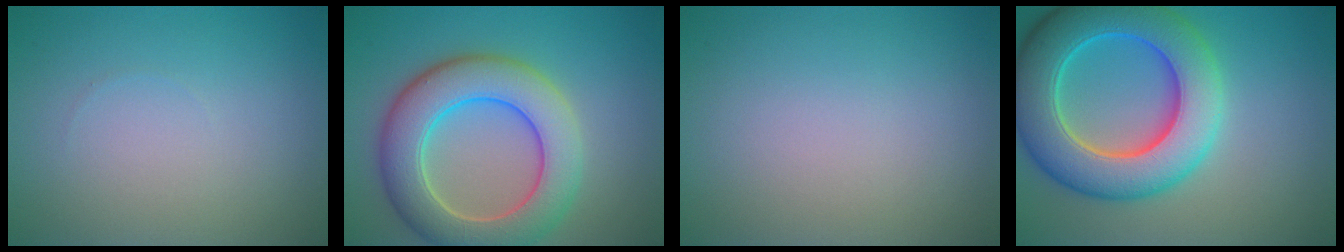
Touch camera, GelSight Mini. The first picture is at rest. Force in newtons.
{"total": 8.5, "press": 8.4, "slide": 0.6}
{"total": 0.0}
{"total": 10.5, "press": 10.5, "slide": 0.3}